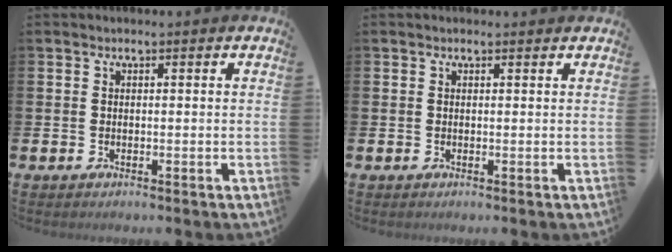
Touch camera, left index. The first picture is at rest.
{"total": 0.0}